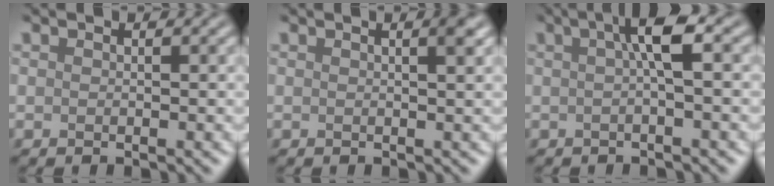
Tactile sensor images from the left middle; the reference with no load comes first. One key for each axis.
{"total": 1.5, "fx": 0.7, "fy": 0.4, "fz": 1.3, "tx": -0.012, "ty": 0.006, "tz": 0.007}
{"total": 3.3, "fx": 0.5, "fy": 0.5, "fz": 3.2, "tx": -0.054, "ty": 0.009, "tz": 0.006}